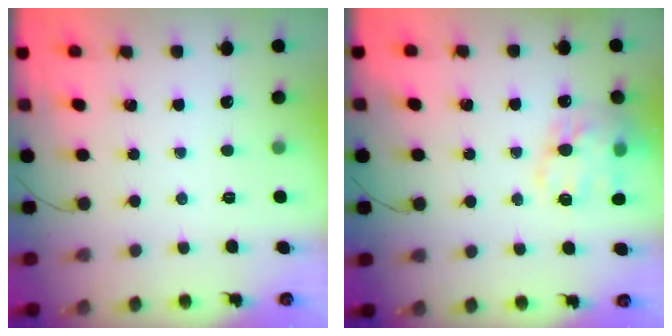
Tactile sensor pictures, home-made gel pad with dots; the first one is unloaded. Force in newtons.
{"total": 17.1, "press": 16.9, "slide": 3.0}